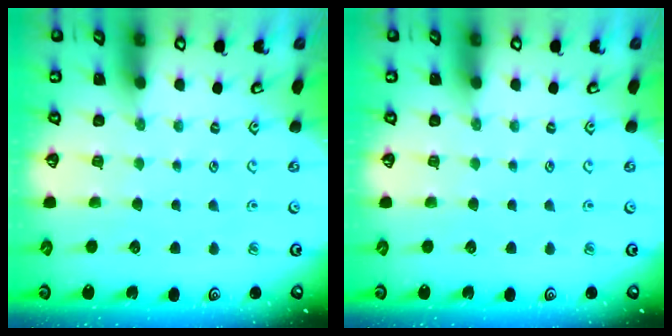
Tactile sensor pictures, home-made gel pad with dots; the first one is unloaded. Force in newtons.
{"total": 0.0}